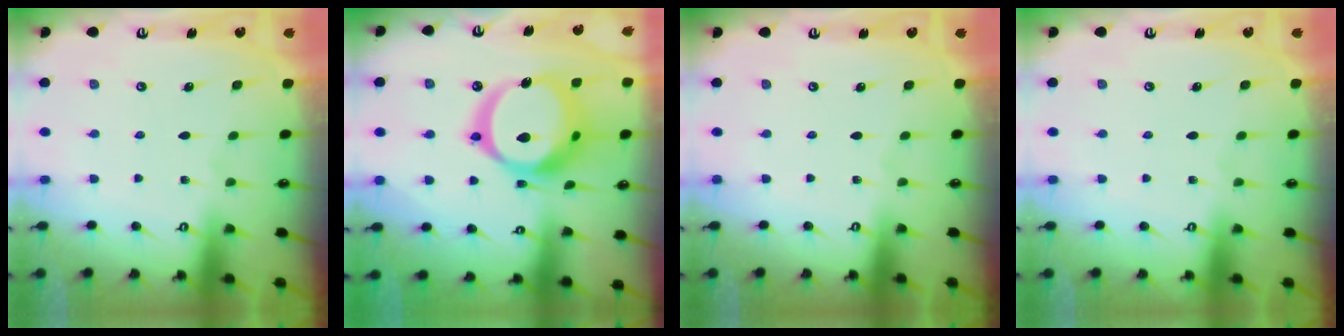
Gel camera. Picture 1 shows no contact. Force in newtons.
{"total": 21.8, "press": 21.7, "slide": 2.3}
{"total": 0.0}
{"total": 0.0}